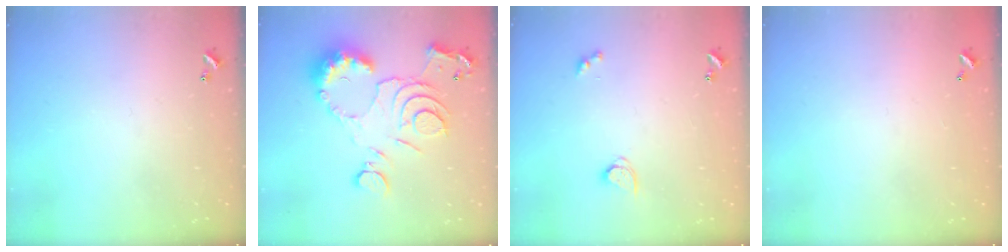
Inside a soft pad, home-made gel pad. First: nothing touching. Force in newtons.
{"total": 15.0, "press": 15.0, "slide": 1.6}
{"total": 2.9, "press": 2.8, "slide": 0.3}
{"total": 2.8, "press": 2.8, "slide": 0.1}